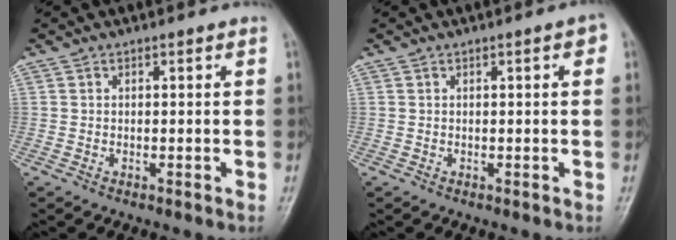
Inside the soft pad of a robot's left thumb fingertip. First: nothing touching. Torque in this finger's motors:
{"motor_torque": [-0.01, 0.03, -0.07, -0.03, 0.00]}